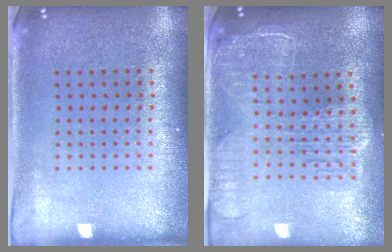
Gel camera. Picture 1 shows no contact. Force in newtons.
{"total": 2.5, "press": 2.2, "slide": 1.2}